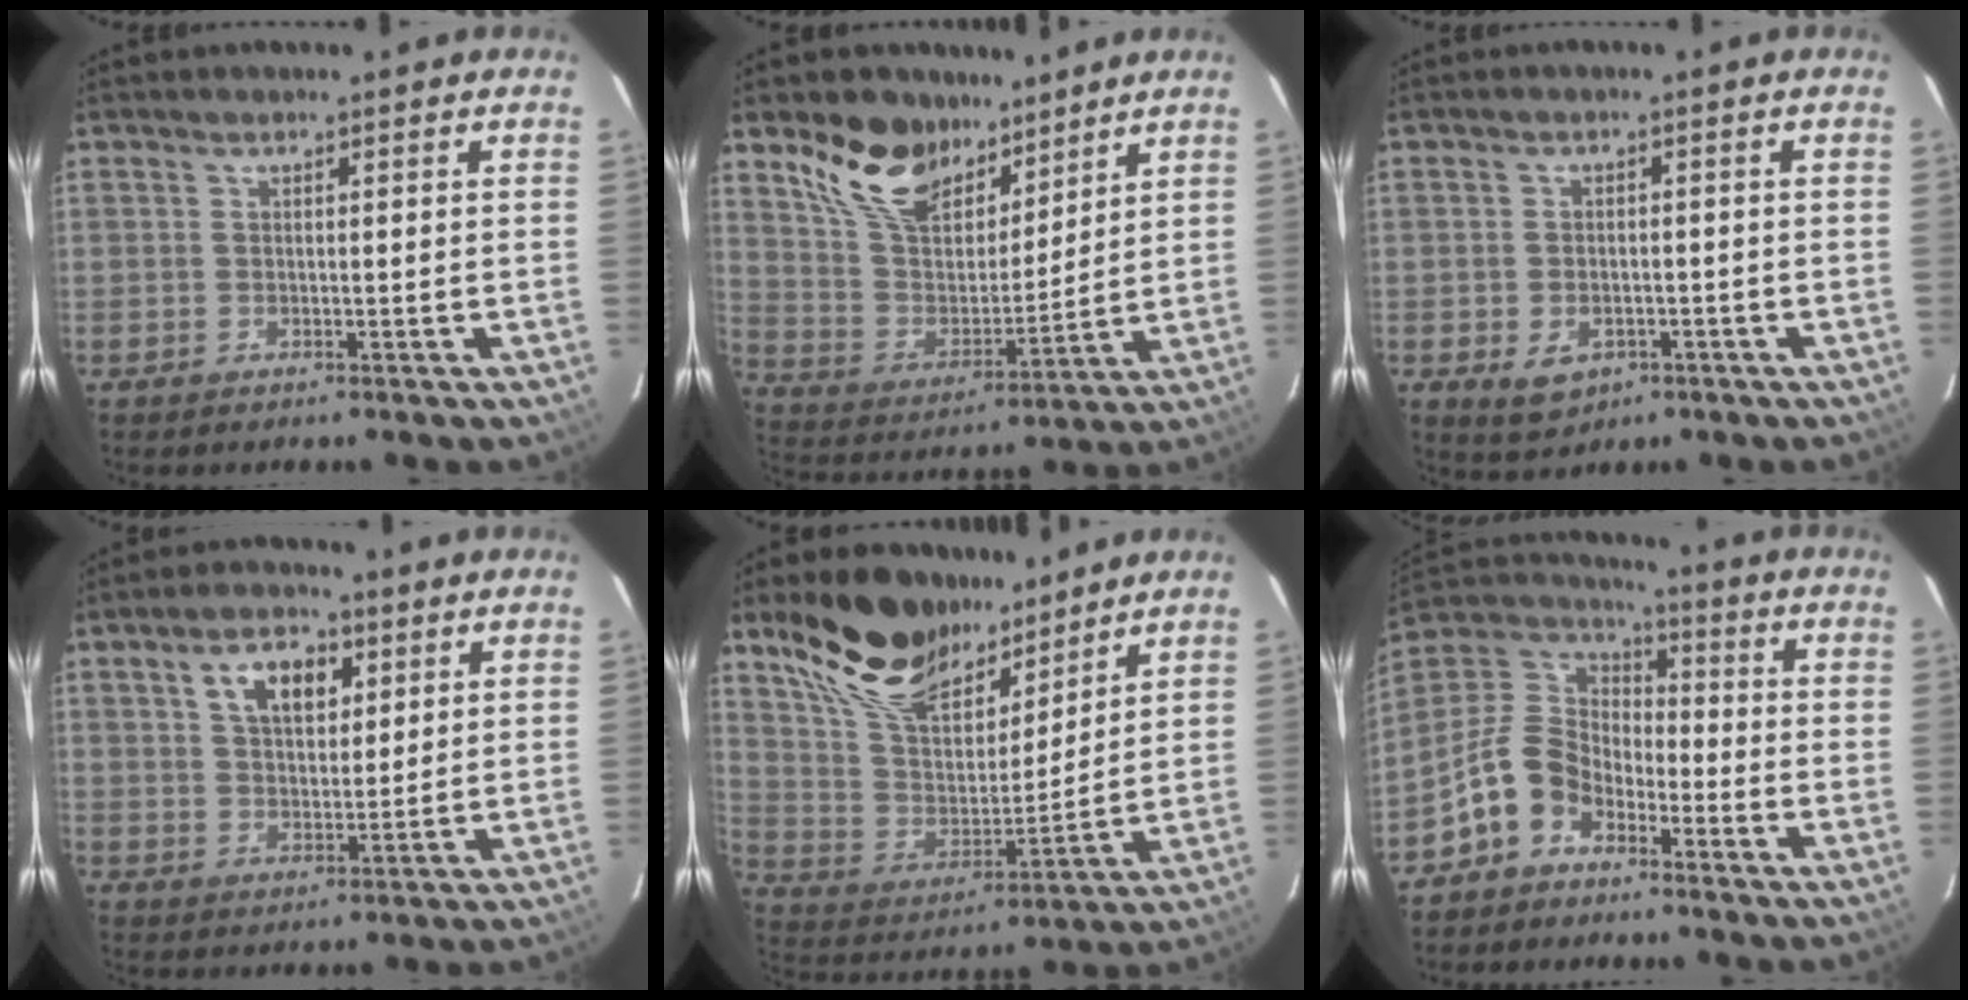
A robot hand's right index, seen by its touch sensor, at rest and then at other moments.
{"total": 15.8, "force": [10.9, 8.5, 7.7], "torque": [-0.170, 0.022, 0.212]}
{"total": 5.3, "force": [-2.2, 4.0, 2.8], "torque": [-0.061, -0.003, -0.024]}
{"total": 8.1, "force": [3.6, 4.5, 5.7], "torque": [-0.099, 0.019, 0.065]}
{"total": 20.3, "force": [14.2, 9.6, 10.8], "torque": [-0.234, 0.033, 0.271]}
{"total": 11.1, "force": [-6.8, 7.5, 4.6], "torque": [-0.108, 0.032, -0.139]}